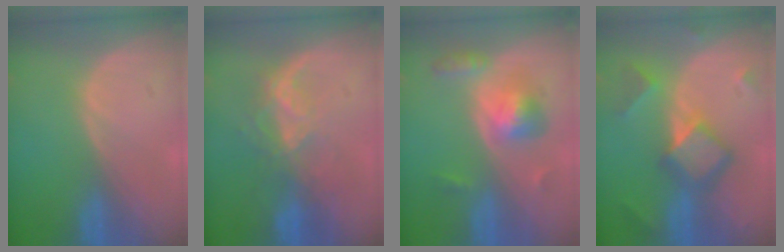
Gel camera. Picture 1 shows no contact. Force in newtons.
{"total": 6.5, "press": 5.9, "slide": 2.8}
{"total": 5.7, "press": 5.7, "slide": 0.4}
{"total": 7.9, "press": 7.9, "slide": 0.6}